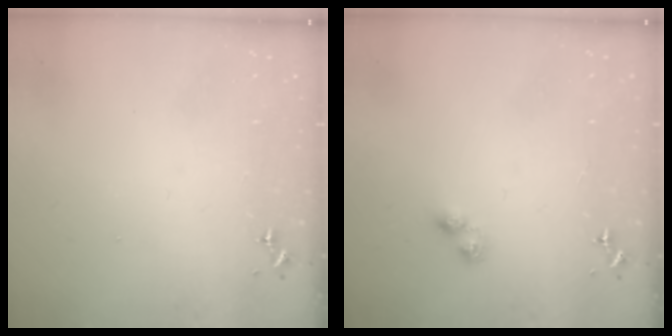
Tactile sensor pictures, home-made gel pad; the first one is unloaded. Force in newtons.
{"total": 2.6, "press": 2.5, "slide": 0.4}